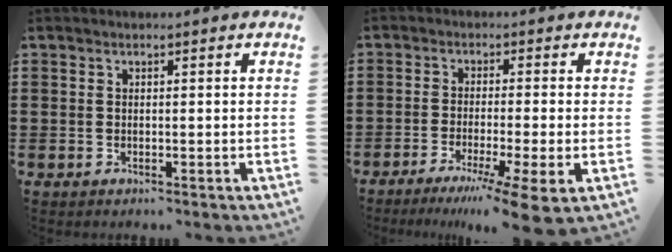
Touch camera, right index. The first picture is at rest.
{"total": 5.1, "force": [-3.3, -0.9, 3.8], "torque": [-0.070, -0.020, -0.060]}